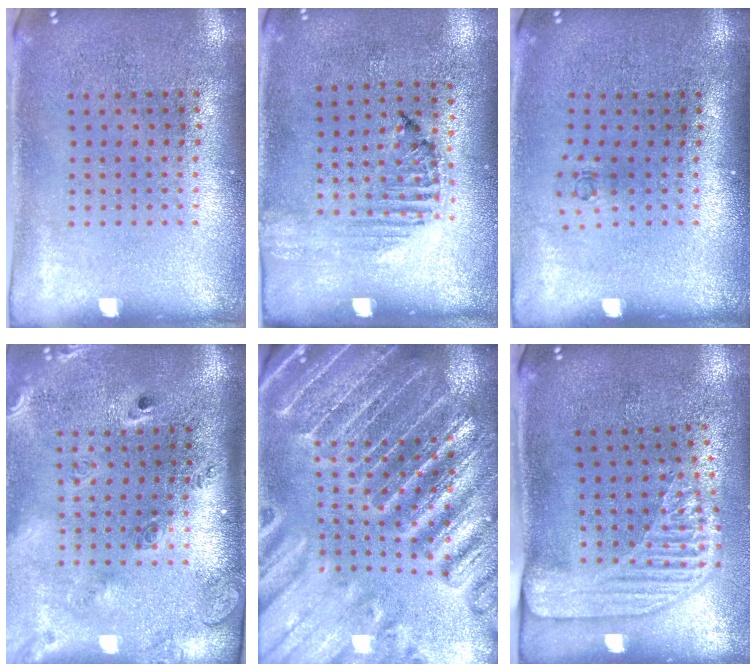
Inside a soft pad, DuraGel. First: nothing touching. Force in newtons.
{"total": 1.2, "press": 1.1, "slide": 0.4}
{"total": 0.7, "press": 0.3, "slide": 0.6}
{"total": 2.6, "press": 1.9, "slide": 1.8}
{"total": 4.6, "press": 4.2, "slide": 1.9}
{"total": 2.2, "press": 1.8, "slide": 1.3}